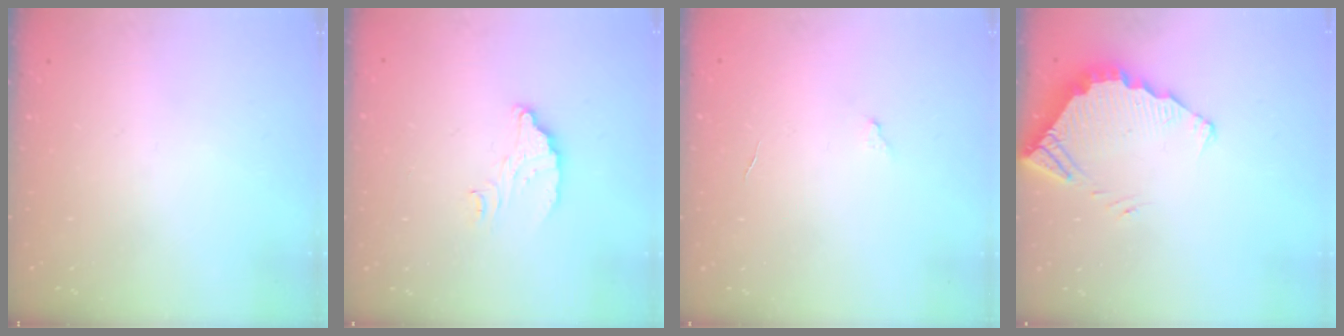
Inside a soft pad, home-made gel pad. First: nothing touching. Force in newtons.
{"total": 5.9, "press": 5.9, "slide": 0.4}
{"total": 3.0, "press": 3.0, "slide": 0.3}
{"total": 3.8, "press": 3.8, "slide": 0.3}